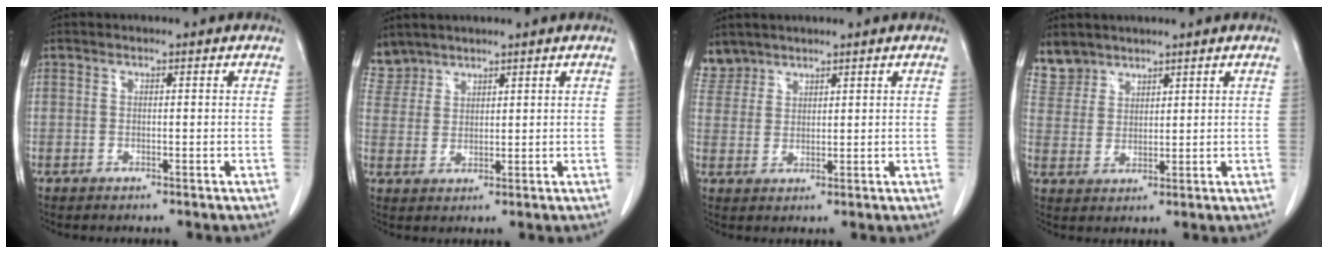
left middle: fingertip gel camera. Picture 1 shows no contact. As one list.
[{"total": 4.5, "force": [4.1, 1.8, -0.5], "torque": [0.011, 0.008, 0.090]}, {"total": 3.8, "force": [3.5, 1.6, -0.4], "torque": [0.011, 0.007, 0.074]}, {"total": 4.9, "force": [4.3, 2.4, -0.1], "torque": [0.006, 0.003, 0.093]}]